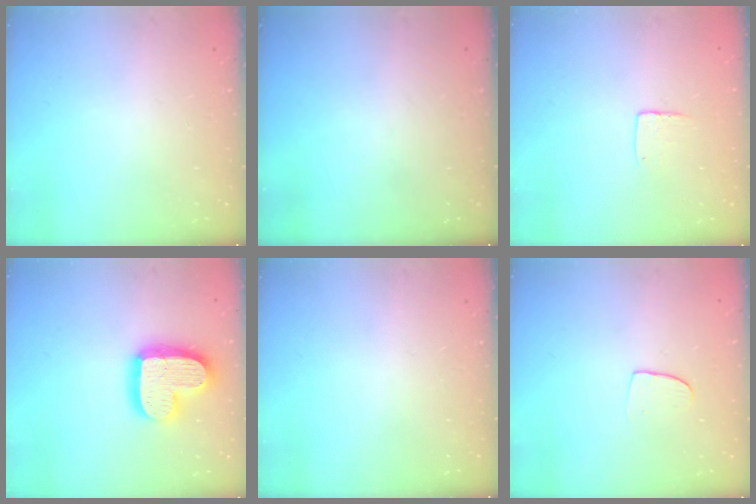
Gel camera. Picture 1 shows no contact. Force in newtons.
{"total": 0.0}
{"total": 4.3, "press": 4.3, "slide": 0.4}
{"total": 17.7, "press": 17.7, "slide": 1.5}
{"total": 0.0}
{"total": 6.3, "press": 6.2, "slide": 0.6}